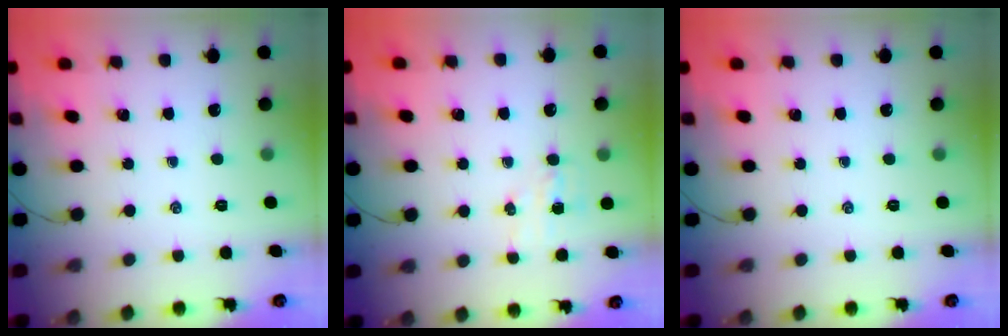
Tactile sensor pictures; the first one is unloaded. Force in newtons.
{"total": 5.1, "press": 5.0, "slide": 1.2}
{"total": 0.0}